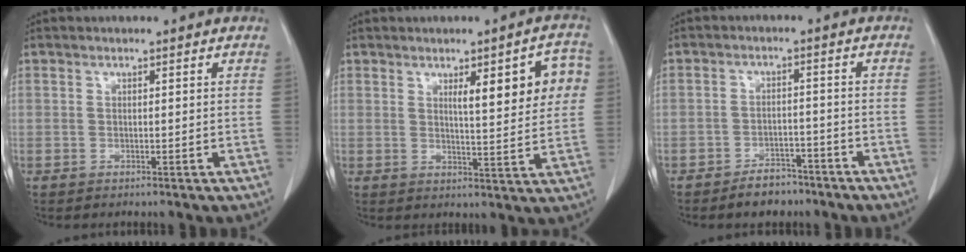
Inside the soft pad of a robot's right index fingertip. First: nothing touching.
{"total": 9.2, "force": [2.9, 1.9, 8.5], "torque": [-0.109, 0.011, 0.039]}
{"total": 4.7, "force": [-3.7, 2.5, 1.3], "torque": [-0.020, 0.008, -0.053]}